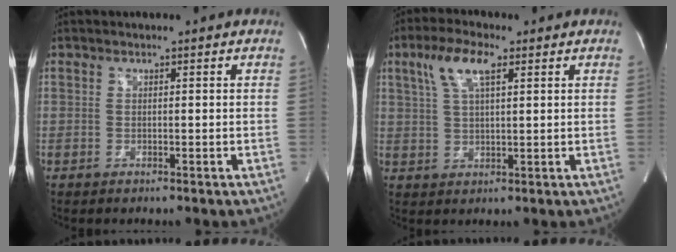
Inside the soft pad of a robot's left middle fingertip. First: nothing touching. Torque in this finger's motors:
{"motor_torque": [0.90, -0.47, 0.55, 0.07]}